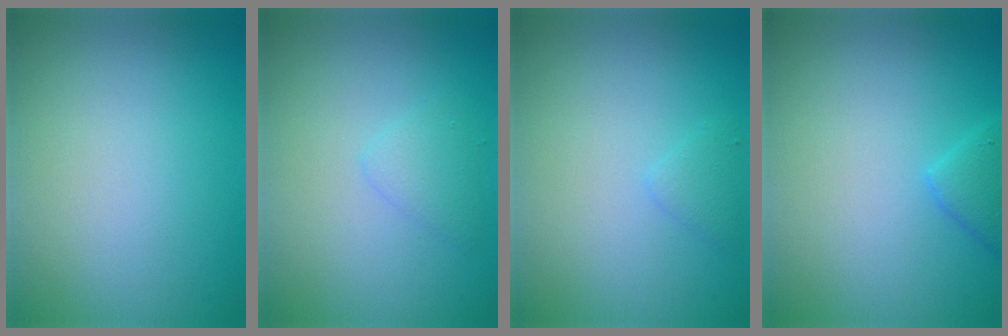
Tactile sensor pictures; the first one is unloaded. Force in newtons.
{"total": 1.4, "press": 1.4, "slide": 0.1}
{"total": 1.0, "press": 1.0, "slide": 0.1}
{"total": 1.9, "press": 1.9, "slide": 0.1}